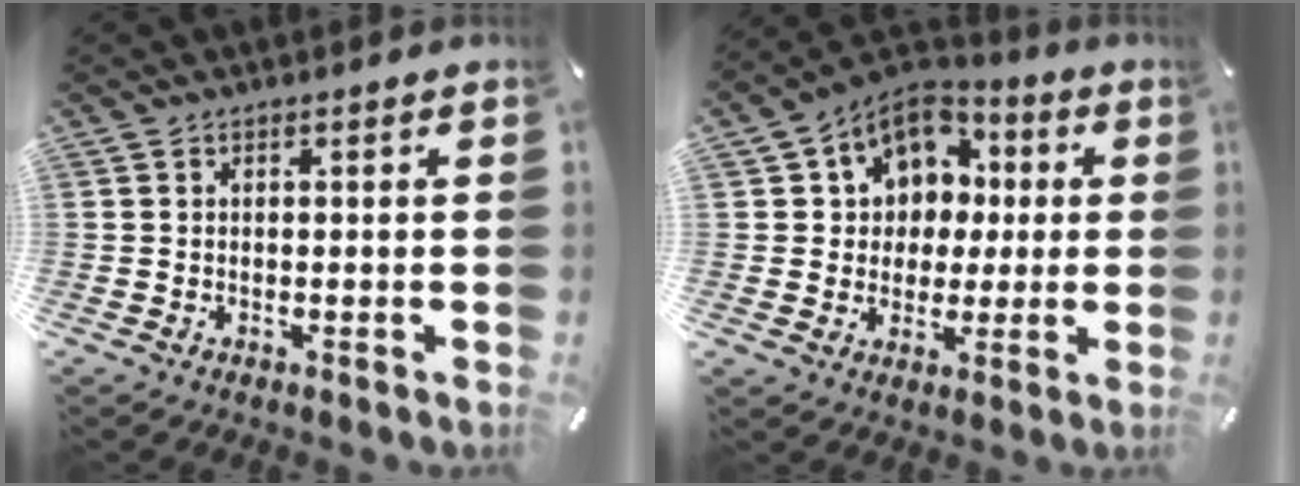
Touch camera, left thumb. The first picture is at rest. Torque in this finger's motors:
{"motor_torque": [0.60, 1.94, 1.00, 0.47, 0.11]}